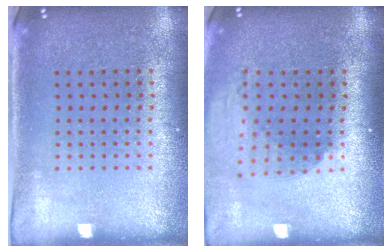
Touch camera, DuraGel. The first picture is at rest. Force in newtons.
{"total": 2.0, "press": 1.5, "slide": 1.3}